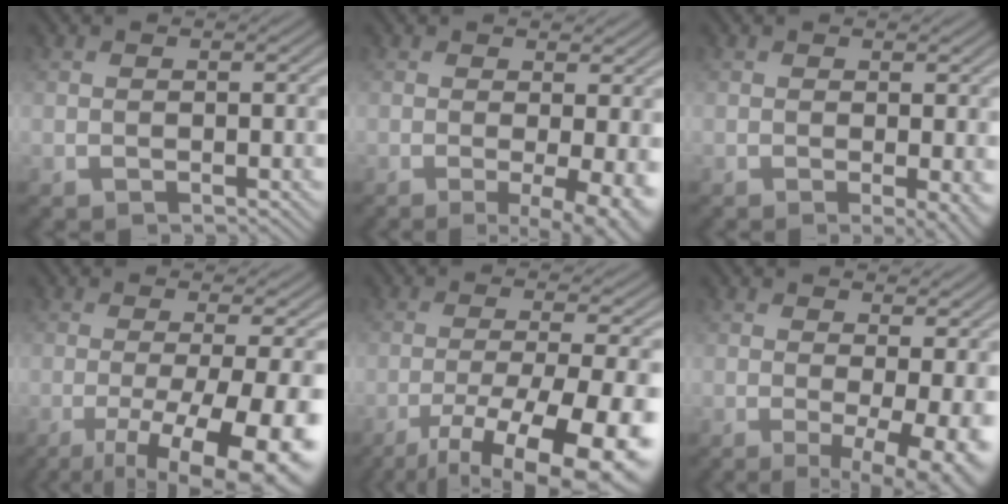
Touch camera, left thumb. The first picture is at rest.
{"total": 5.8, "force": [-0.9, 1.3, 5.6], "torque": [-0.082, -0.009, -0.013]}
{"total": 3.0, "force": [-0.3, 0.7, 2.9], "torque": [-0.043, -0.005, -0.008]}
{"total": 13.4, "force": [-4.9, 3.3, 12.0], "torque": [-0.160, -0.007, -0.065]}
{"total": 14.8, "force": [-8.4, 3.6, 11.6], "torque": [-0.194, -0.027, -0.122]}
{"total": 8.3, "force": [-0.8, 2.3, 8.0], "torque": [-0.110, -0.008, -0.006]}